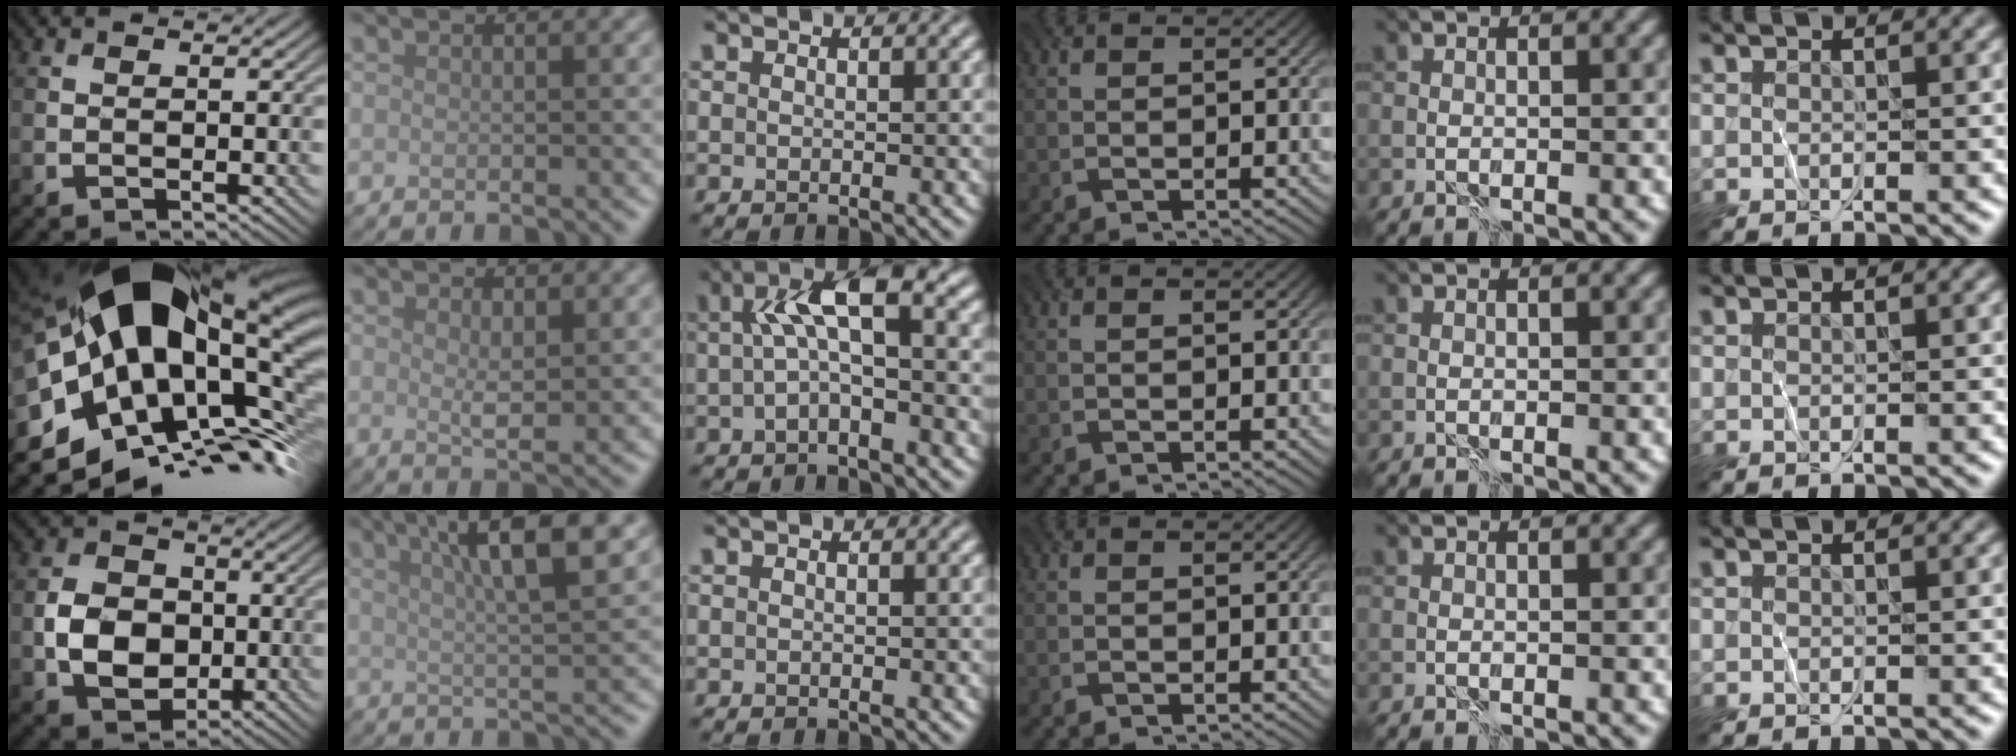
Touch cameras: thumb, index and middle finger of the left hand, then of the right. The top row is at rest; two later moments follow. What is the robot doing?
{"motion": "wrap", "object": "plastic wrap"}